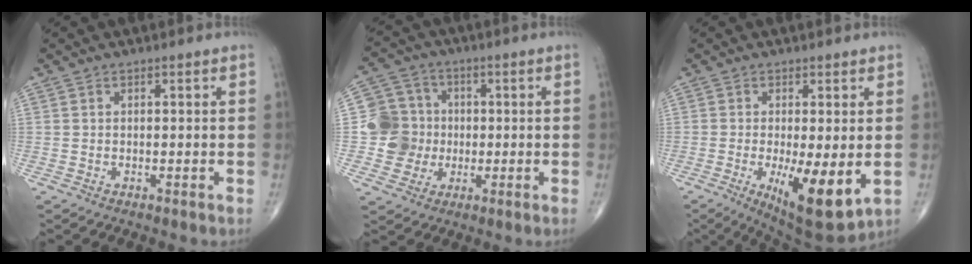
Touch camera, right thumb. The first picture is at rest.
{"total": 9.4, "force": [-0.4, 9.2, 2.1], "torque": [0.000, 0.016, -0.011]}
{"total": 11.7, "force": [-2.6, 3.6, 10.8], "torque": [-0.167, -0.028, -0.030]}